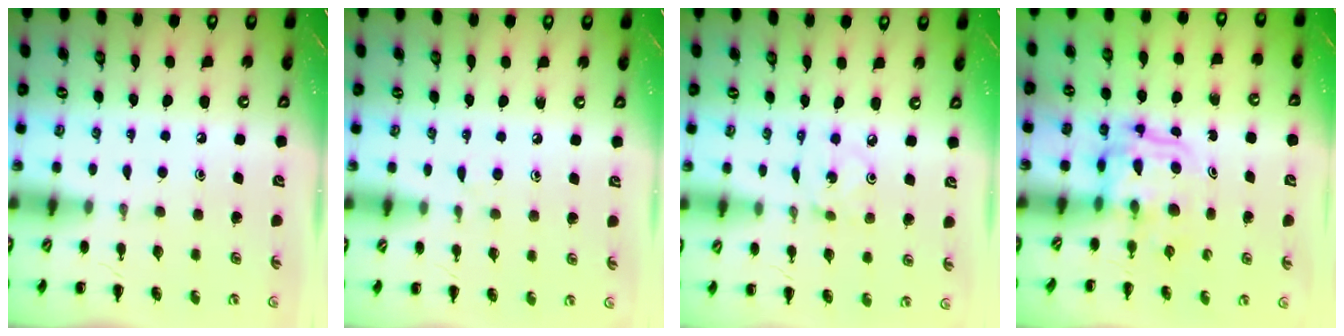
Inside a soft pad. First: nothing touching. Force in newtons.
{"total": 3.0, "press": 2.6, "slide": 1.4}
{"total": 0.8, "press": 0.8, "slide": 0.2}
{"total": 3.4, "press": 3.4, "slide": 0.3}